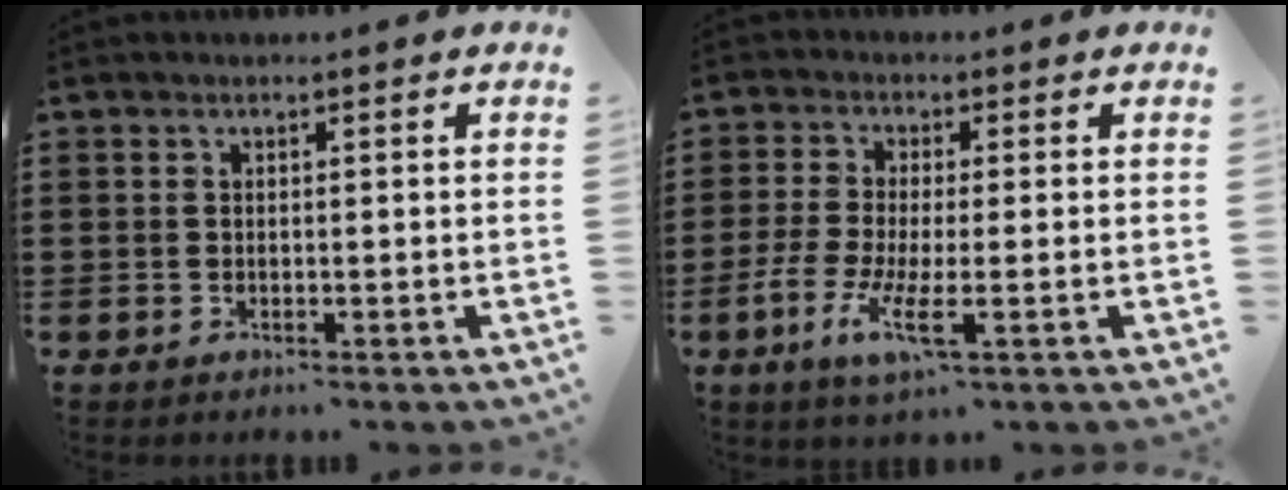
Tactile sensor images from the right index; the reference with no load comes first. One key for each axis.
{"total": 6.1, "fx": -2.3, "fy": 1.1, "fz": 5.5, "tx": -0.130, "ty": -0.019, "tz": -0.048}